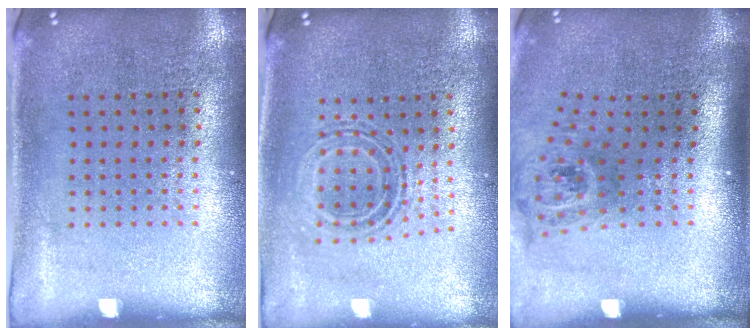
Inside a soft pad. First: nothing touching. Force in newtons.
{"total": 0.7, "press": 0.6, "slide": 0.3}
{"total": 1.8, "press": 1.3, "slide": 1.3}